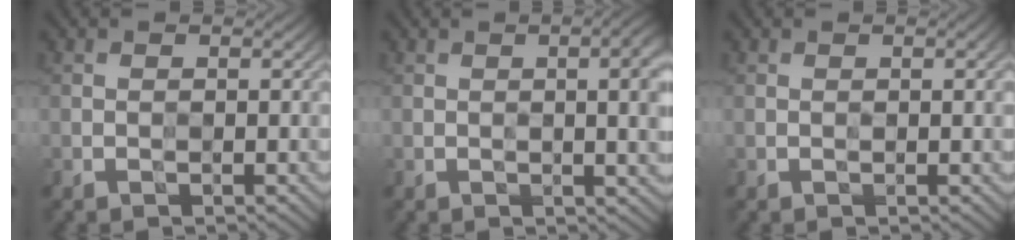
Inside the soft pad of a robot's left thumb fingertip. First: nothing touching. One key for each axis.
{"total": 7.3, "fx": 0.6, "fy": 2.2, "fz": 6.9, "tx": -0.083, "ty": 0.006, "tz": 0.008}
{"total": 1.6, "fx": 0.4, "fy": 0.2, "fz": 1.5, "tx": -0.024, "ty": 0.001, "tz": 0.004}